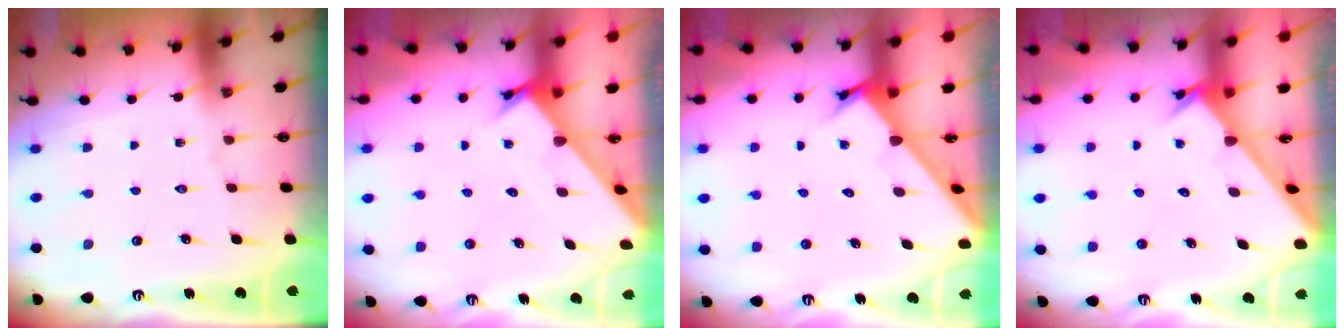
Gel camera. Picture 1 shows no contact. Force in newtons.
{"total": 2.3, "press": 2.3, "slide": 0.0}
{"total": 2.5, "press": 2.5, "slide": 0.2}
{"total": 2.5, "press": 2.5, "slide": 0.2}